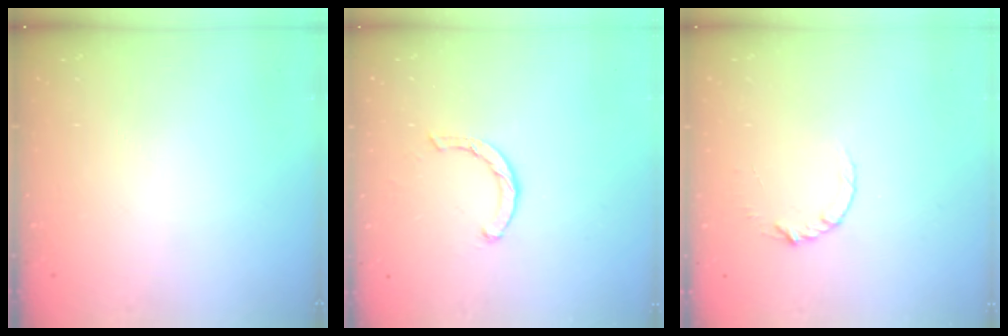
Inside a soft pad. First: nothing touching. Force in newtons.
{"total": 2.1, "press": 2.1, "slide": 0.1}
{"total": 3.7, "press": 3.7, "slide": 0.5}